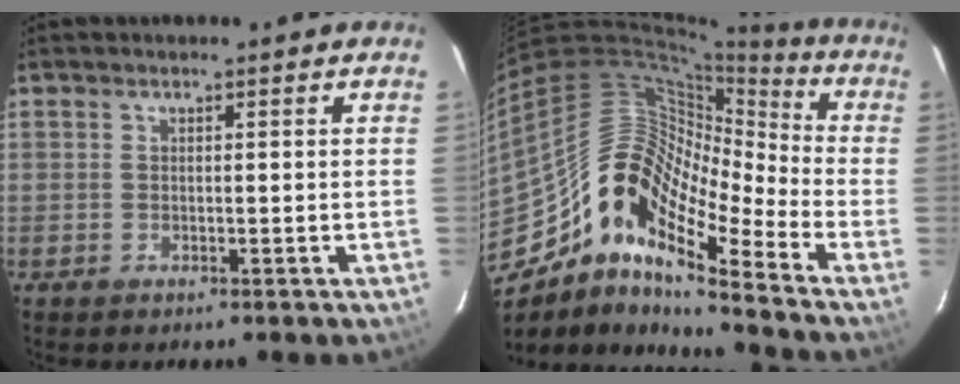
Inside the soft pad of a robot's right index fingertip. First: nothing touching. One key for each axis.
{"total": 15.3, "fx": -10.0, "fy": 4.9, "fz": 10.4, "tx": -0.161, "ty": 0.008, "tz": -0.208}